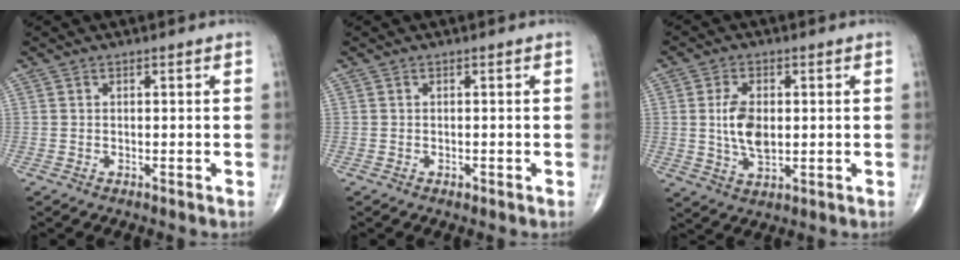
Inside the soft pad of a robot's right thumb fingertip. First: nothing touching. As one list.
[{"total": 0.5, "force": [-0.3, 0.3, 0.3], "torque": [-0.002, 0.001, -0.005]}, {"total": 7.7, "force": [0.5, 4.3, 6.4], "torque": [-0.118, -0.007, 0.013]}]